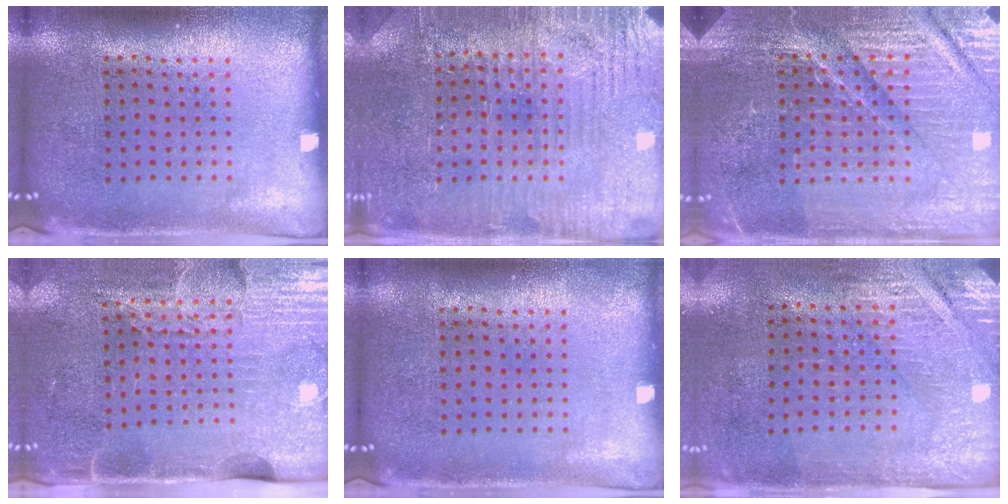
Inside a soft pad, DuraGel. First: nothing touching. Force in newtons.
{"total": 3.4, "press": 3.4, "slide": 0.5}
{"total": 4.8, "press": 4.6, "slide": 1.6}
{"total": 4.3, "press": 3.6, "slide": 2.3}
{"total": 0.0}
{"total": 2.9, "press": 2.5, "slide": 1.4}